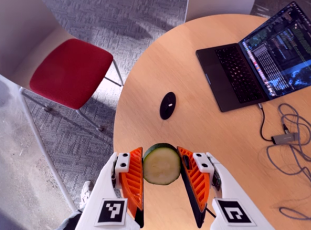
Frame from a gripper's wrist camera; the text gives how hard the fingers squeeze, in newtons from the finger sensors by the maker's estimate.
{"total": 9.6, "left": 9.8, "right": 9.4}